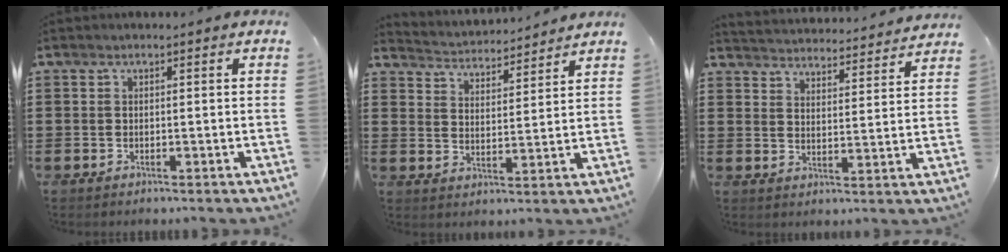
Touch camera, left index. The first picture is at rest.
{"total": 3.2, "force": [3.2, 0.1, -0.4], "torque": [-0.011, -0.025, 0.051]}
{"total": 3.7, "force": [3.7, -0.4, -0.4], "torque": [-0.014, -0.033, 0.061]}